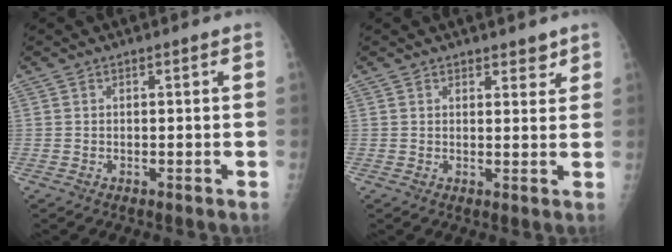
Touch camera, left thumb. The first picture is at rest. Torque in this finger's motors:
{"motor_torque": [0.00, 0.06, -0.29, -0.20, 0.06]}